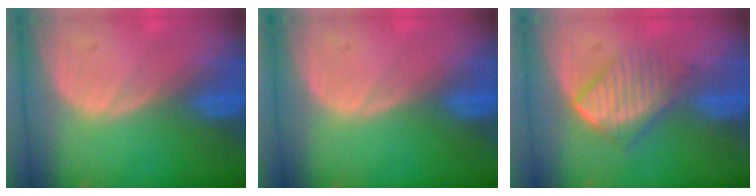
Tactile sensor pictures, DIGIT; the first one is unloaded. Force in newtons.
{"total": 0.0}
{"total": 6.9, "press": 6.0, "slide": 3.5}